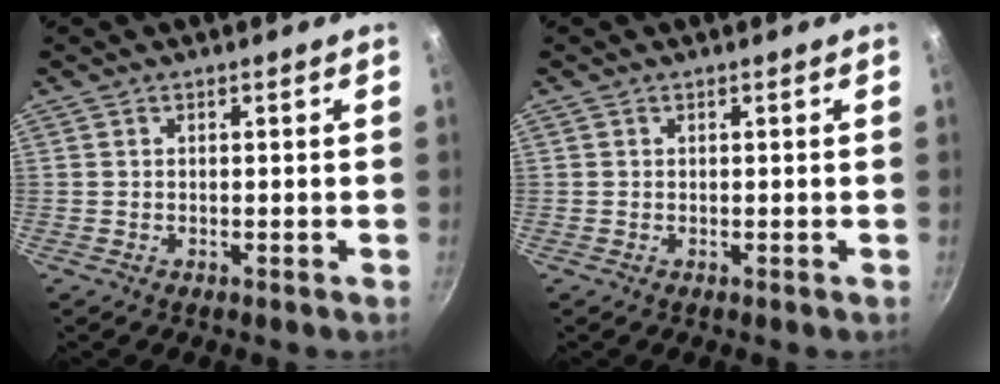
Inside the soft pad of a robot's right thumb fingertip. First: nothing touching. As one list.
[{"total": 0.0}]